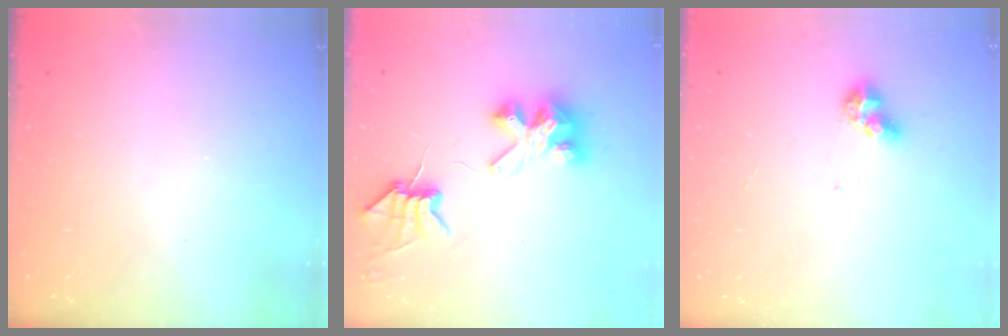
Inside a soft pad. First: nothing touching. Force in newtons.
{"total": 7.5, "press": 7.5, "slide": 0.5}
{"total": 6.9, "press": 6.9, "slide": 0.2}